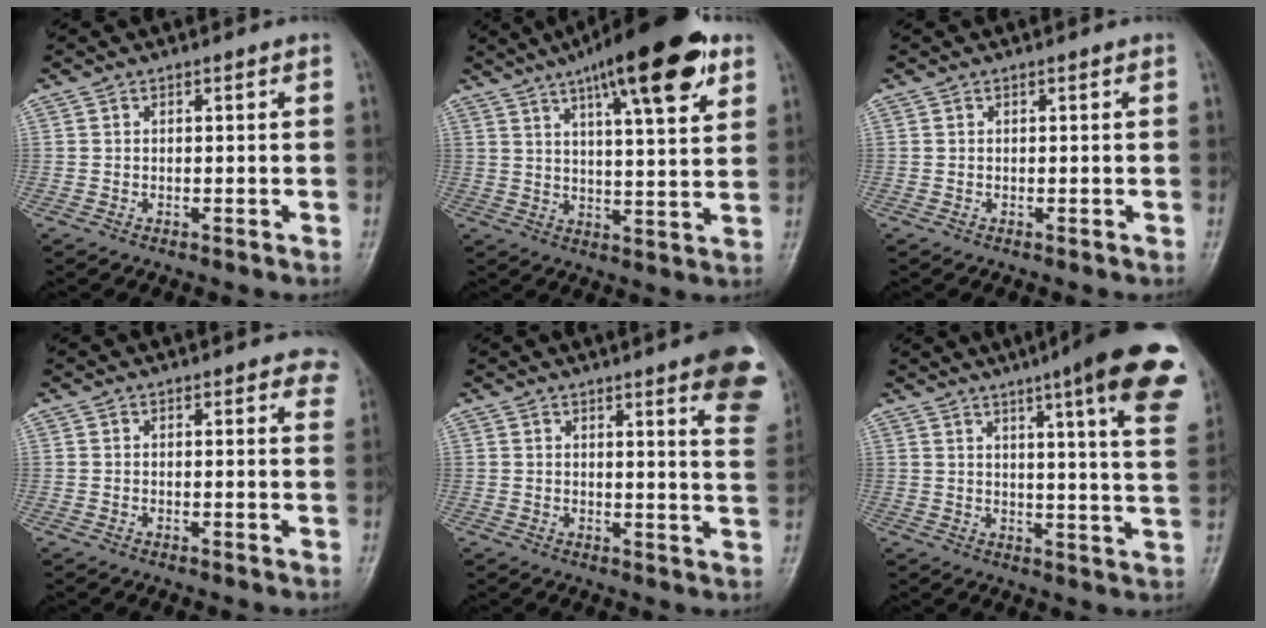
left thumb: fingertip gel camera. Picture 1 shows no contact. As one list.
[{"total": 18.4, "force": [10.1, 4.7, 14.7], "torque": [-0.199, -0.024, 0.148]}, {"total": 0.0}, {"total": 4.0, "force": [3.0, 1.6, 2.1], "torque": [0.002, -0.008, 0.023]}, {"total": 12.6, "force": [7.4, 2.1, 9.9], "torque": [-0.092, -0.033, 0.073]}, {"total": 20.7, "force": [11.8, 2.9, 16.7], "torque": [-0.200, -0.036, 0.134]}]